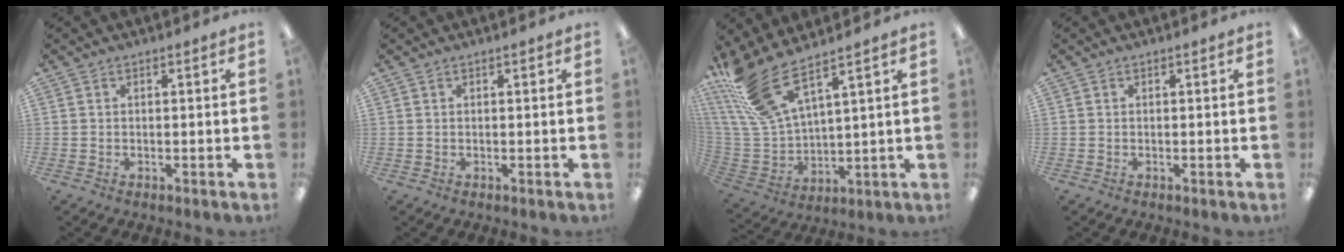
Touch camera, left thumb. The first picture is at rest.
{"total": 0.0}
{"total": 15.8, "force": [10.9, 5.2, 10.2], "torque": [-0.242, -0.054, 0.197]}
{"total": 0.0}